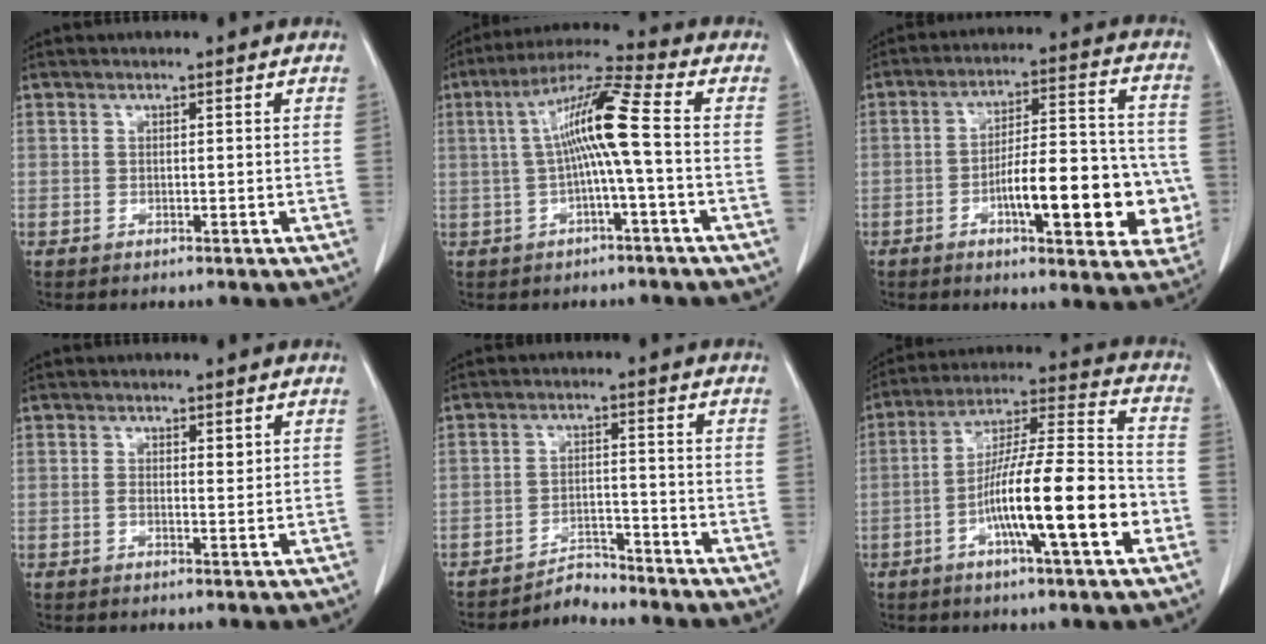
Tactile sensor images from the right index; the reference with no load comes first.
{"total": 9.4, "force": [-0.1, -0.5, 9.3], "torque": [-0.172, 0.025, -0.003]}
{"total": 16.5, "force": [-4.7, 4.8, 15.0], "torque": [-0.201, 0.029, -0.061]}
{"total": 1.3, "force": [0.5, 0.6, 1.1], "torque": [-0.021, 0.003, 0.010]}
{"total": 3.8, "force": [-3.7, 0.0, -0.5], "torque": [0.009, -0.008, -0.061]}
{"total": 16.6, "force": [-5.7, 1.3, 15.6], "torque": [-0.269, 0.004, -0.095]}